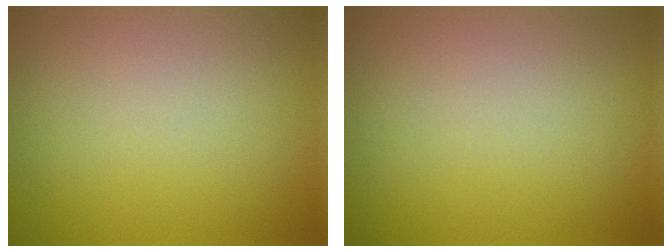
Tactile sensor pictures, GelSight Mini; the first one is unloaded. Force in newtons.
{"total": 0.0}